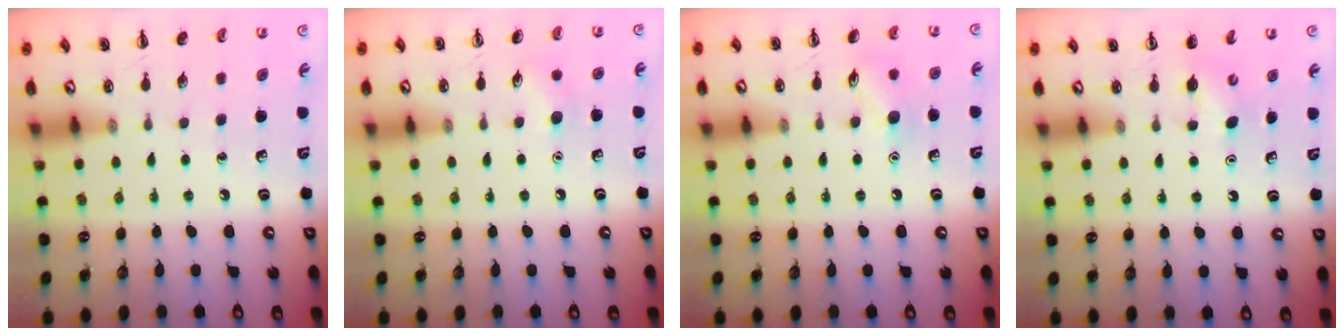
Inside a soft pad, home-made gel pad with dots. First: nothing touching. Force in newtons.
{"total": 6.0, "press": 5.7, "slide": 1.8}
{"total": 7.7, "press": 7.7, "slide": 0.9}
{"total": 2.7, "press": 2.6, "slide": 0.7}